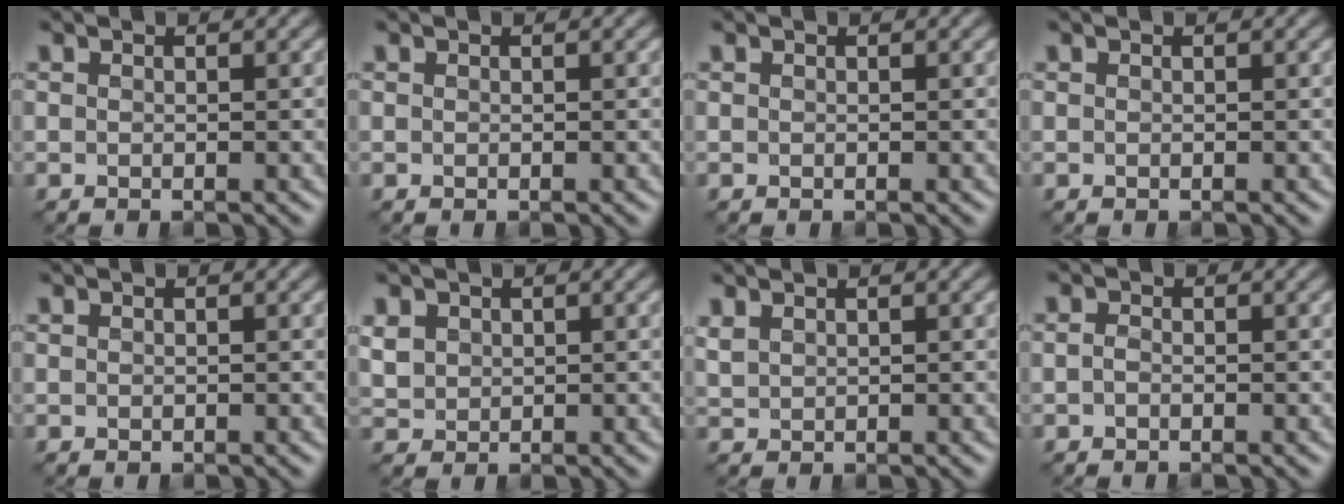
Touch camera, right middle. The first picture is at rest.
{"total": 0.0}
{"total": 0.0}
{"total": 0.0}
{"total": 0.0}
{"total": 2.0, "force": [0.8, 1.7, 0.7], "torque": [-0.023, -0.001, 0.019]}
{"total": 1.1, "force": [0.9, 0.5, 0.4], "torque": [-0.016, 0.000, 0.023]}
{"total": 0.6, "force": [-0.3, 0.4, 0.4], "torque": [-0.011, 0.000, -0.007]}